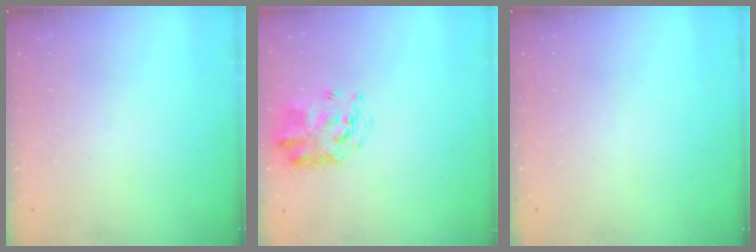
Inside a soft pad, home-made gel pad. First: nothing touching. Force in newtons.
{"total": 4.1, "press": 4.0, "slide": 1.0}
{"total": 0.0}